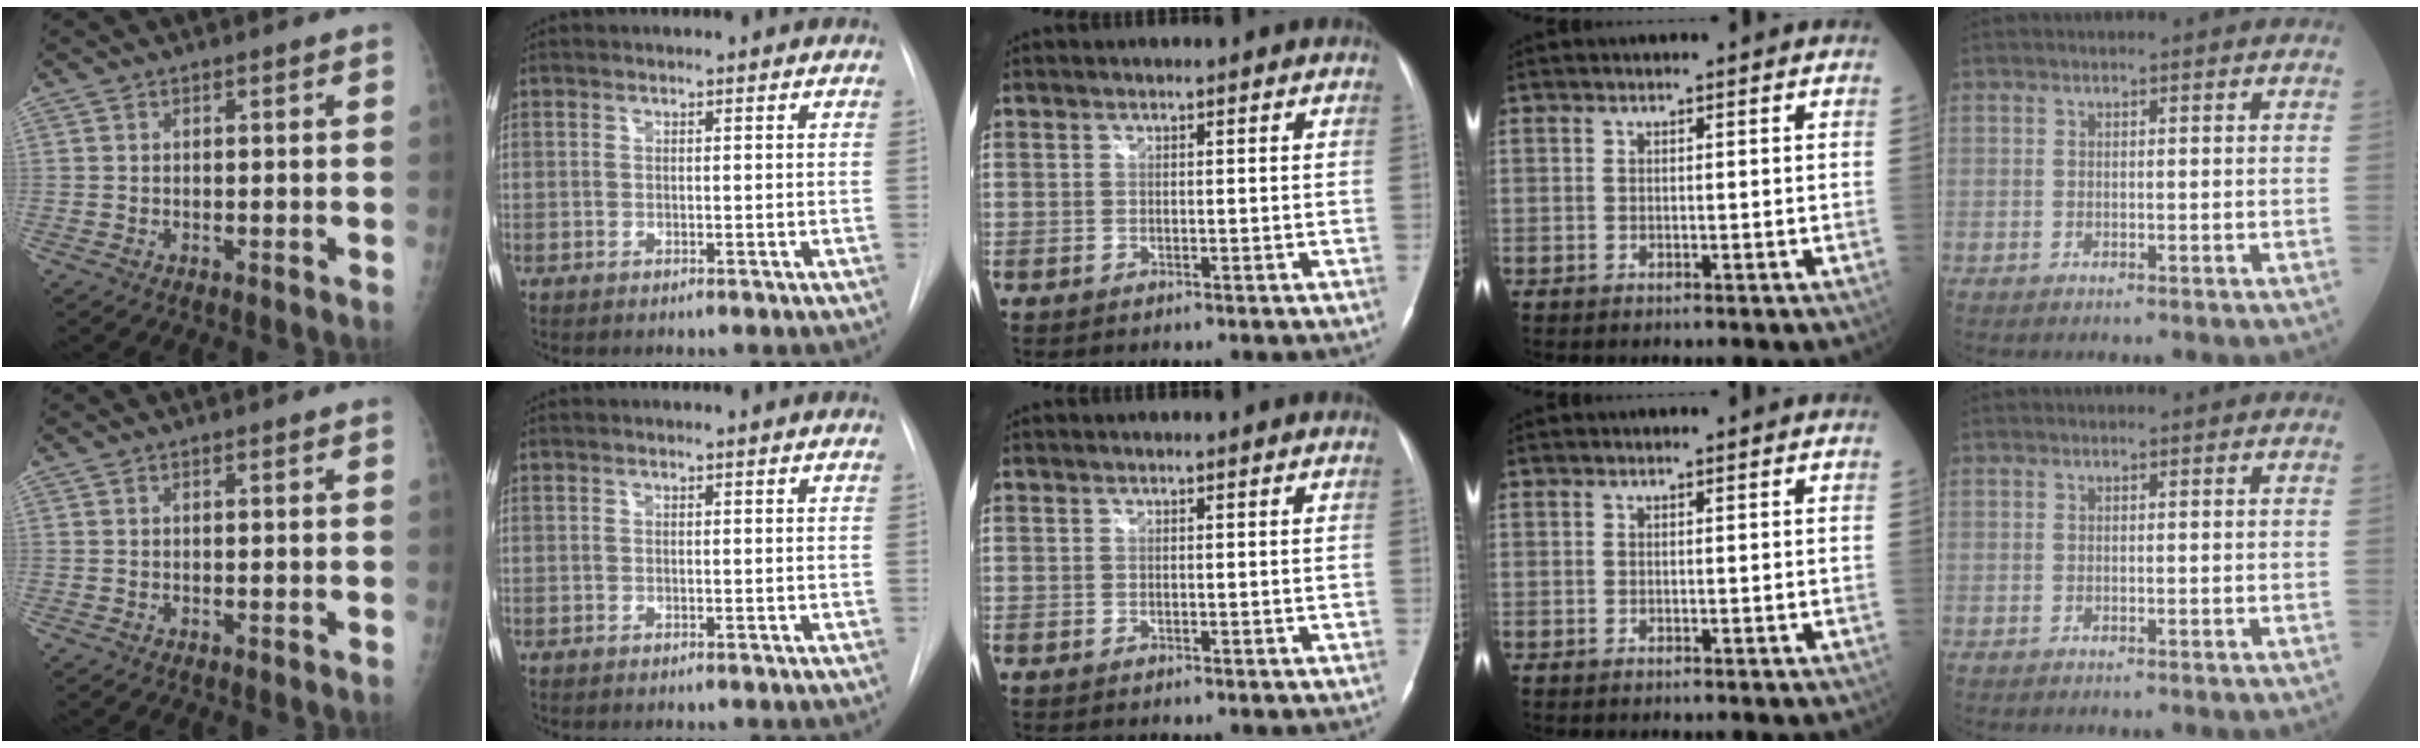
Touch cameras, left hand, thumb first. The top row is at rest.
{}